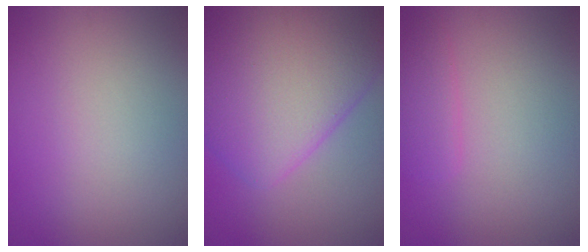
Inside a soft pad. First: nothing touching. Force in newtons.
{"total": 10.9, "press": 10.9, "slide": 0.7}
{"total": 1.8, "press": 1.8, "slide": 0.2}